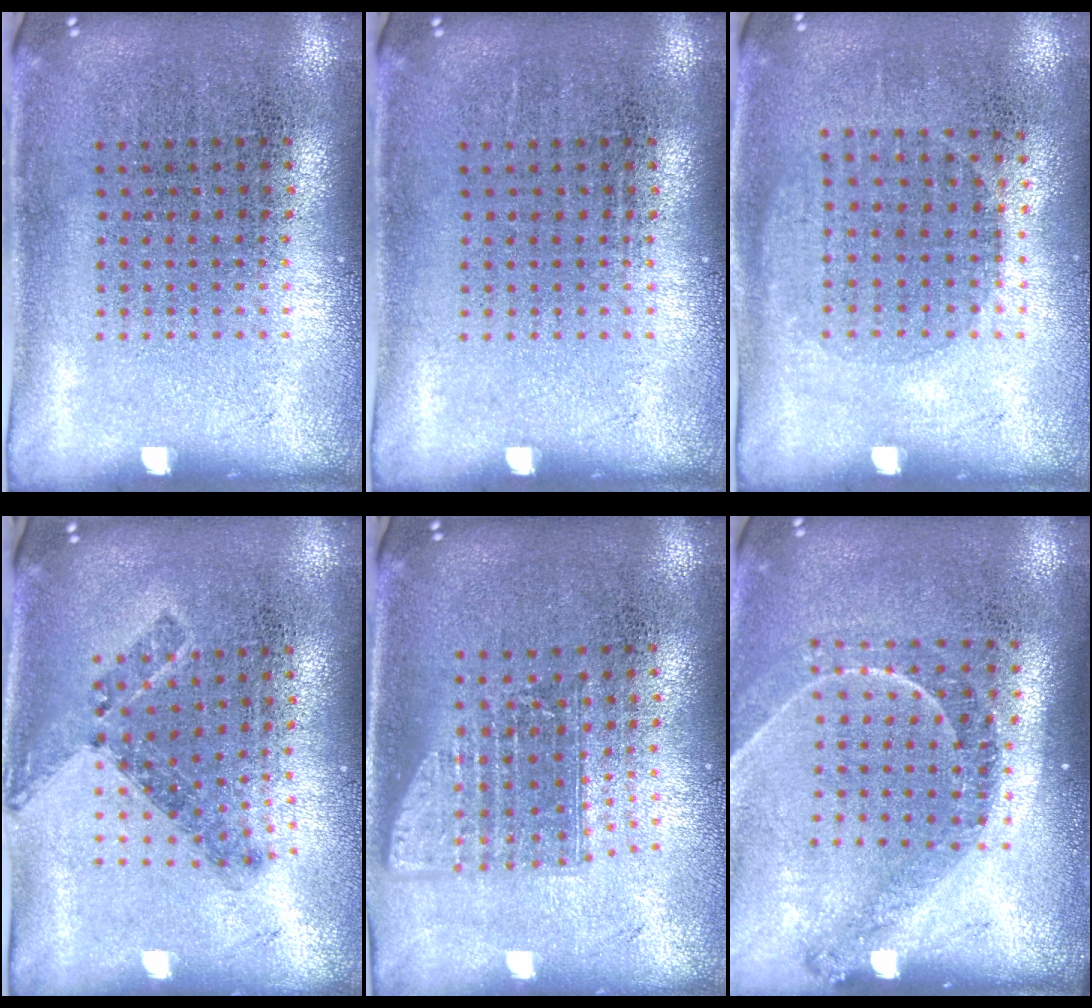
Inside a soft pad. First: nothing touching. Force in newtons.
{"total": 0.0}
{"total": 1.0, "press": 0.9, "slide": 0.4}
{"total": 0.8, "press": 0.7, "slide": 0.4}
{"total": 1.5, "press": 1.2, "slide": 0.9}
{"total": 1.2, "press": 1.2, "slide": 0.1}